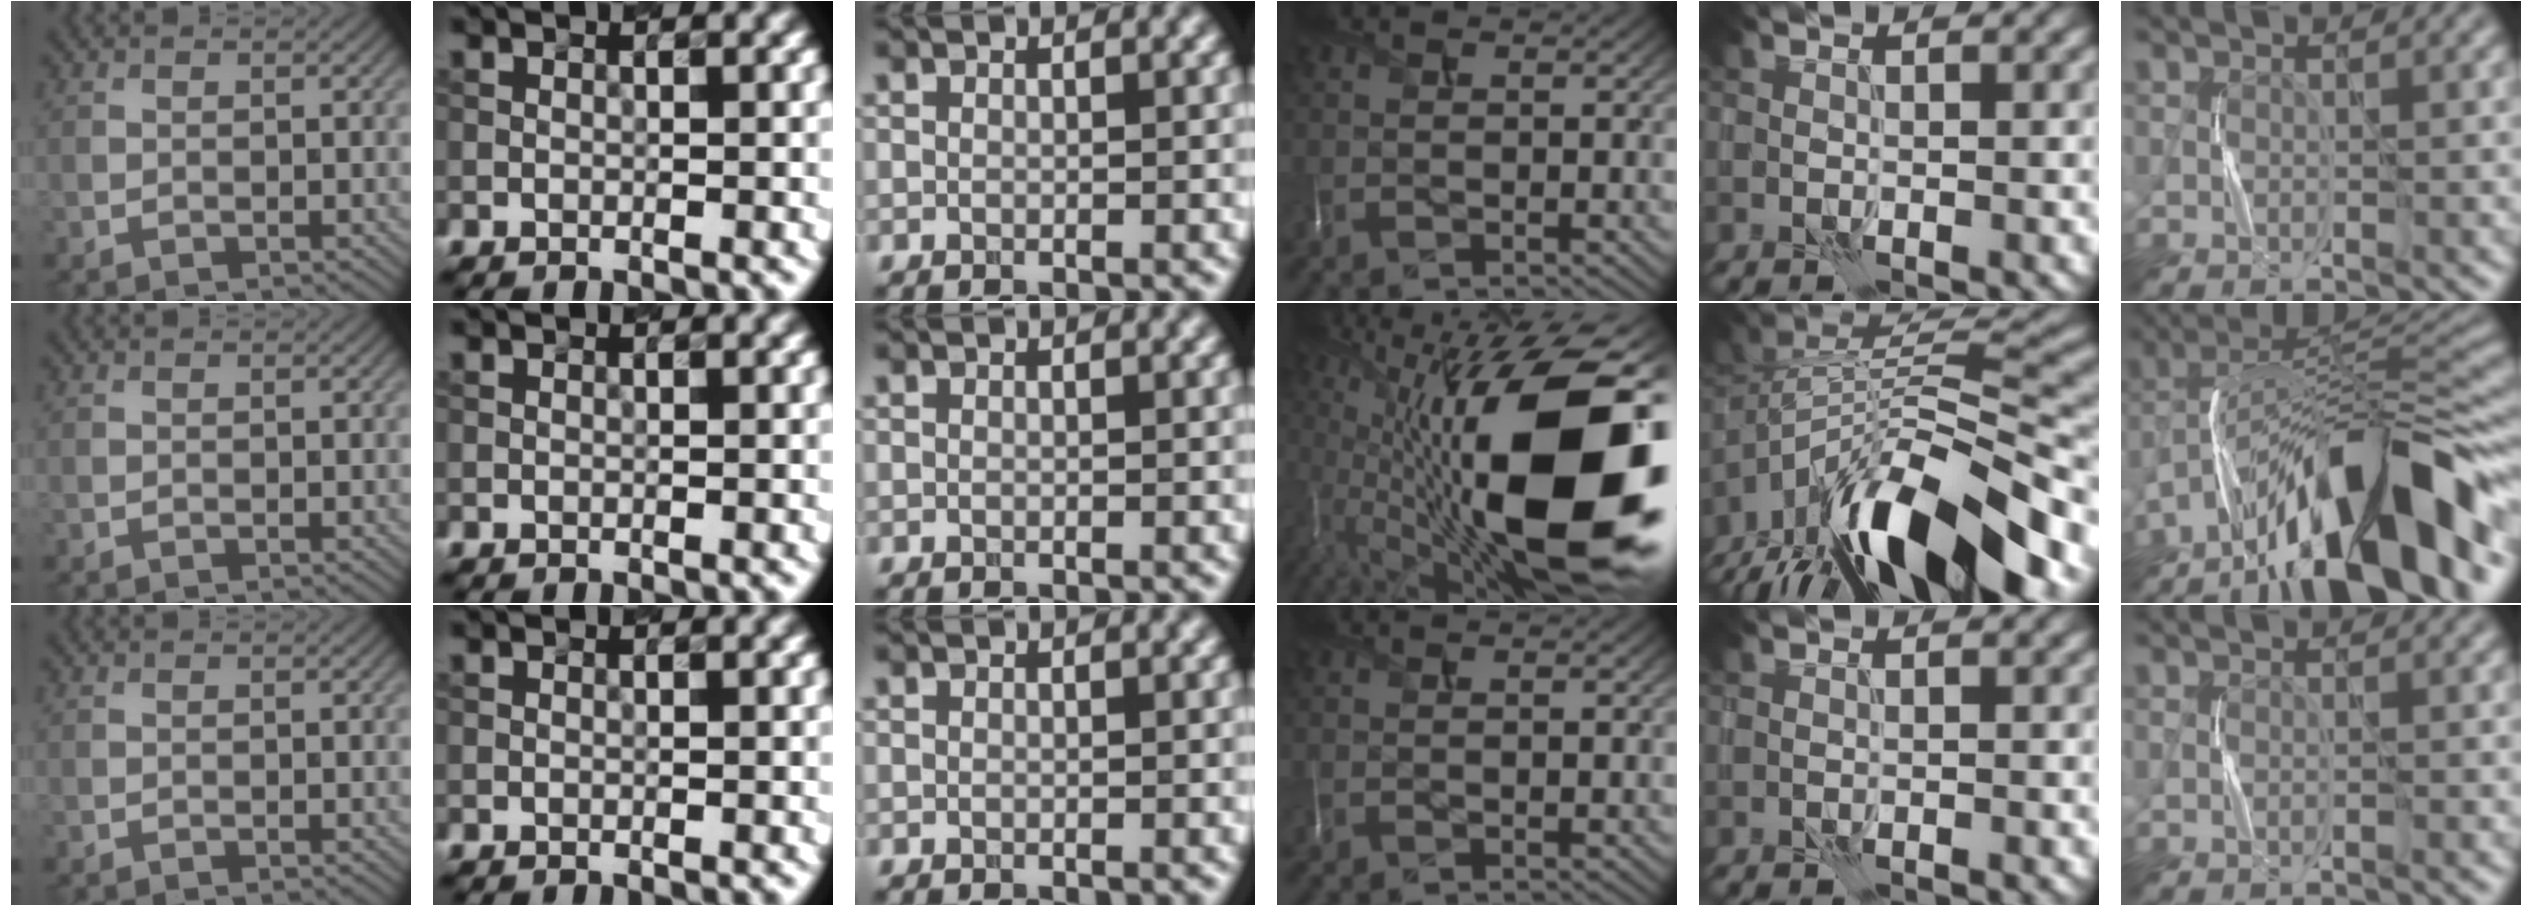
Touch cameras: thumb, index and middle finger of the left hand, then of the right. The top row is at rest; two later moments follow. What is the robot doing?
{"motion": "press", "object": "grip strengthener"}